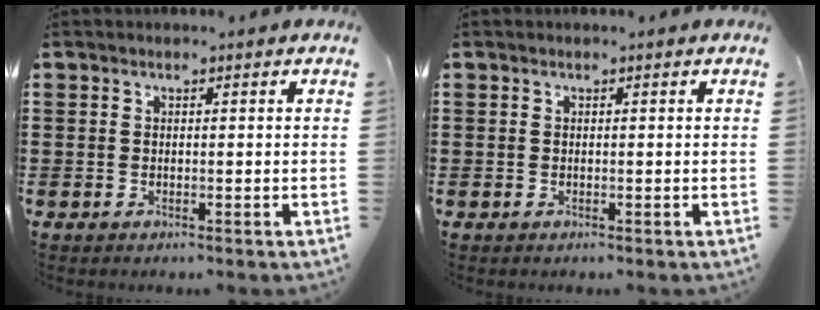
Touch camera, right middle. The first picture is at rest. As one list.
[{"total": 0.0}]